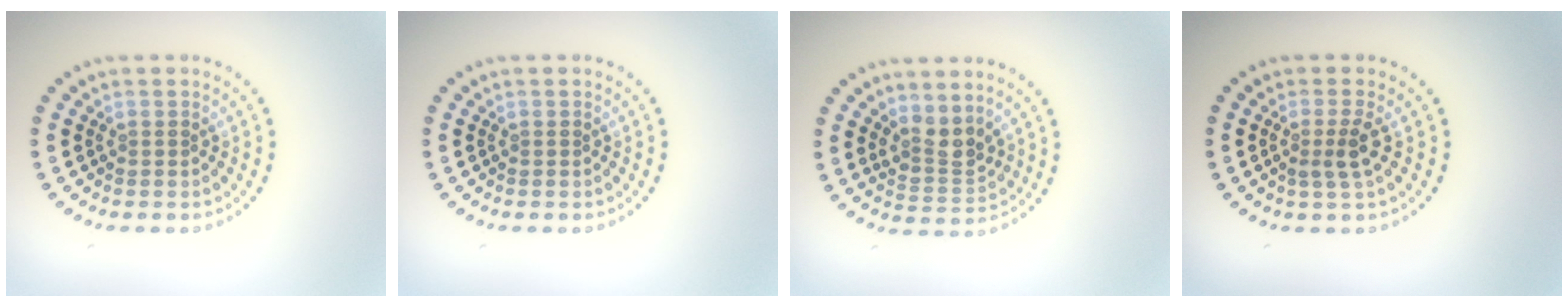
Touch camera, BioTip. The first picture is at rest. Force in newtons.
{"total": 0.0}
{"total": 2.7, "press": 2.1, "slide": 1.7}
{"total": 2.0, "press": 1.5, "slide": 1.3}